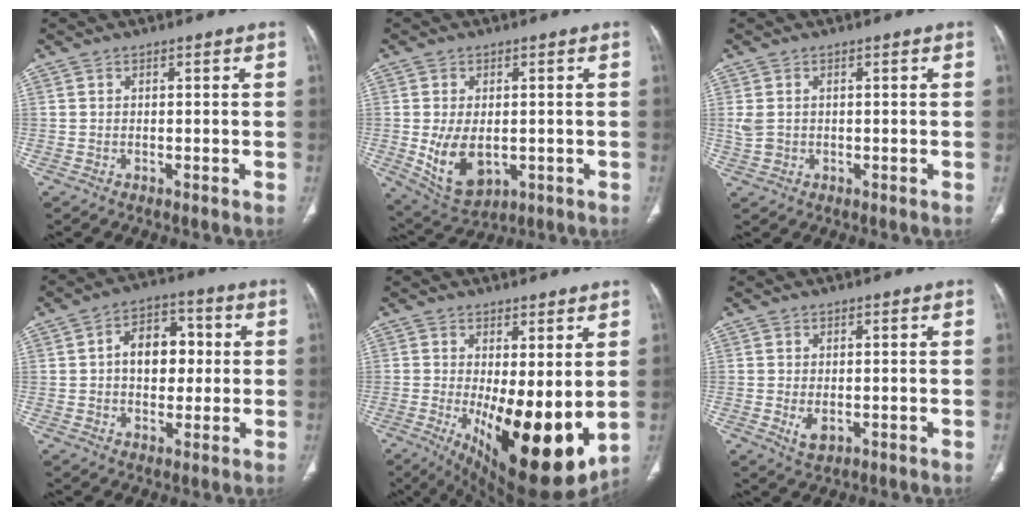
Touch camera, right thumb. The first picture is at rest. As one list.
[{"total": 9.6, "force": [-1.2, 6.0, 7.5], "torque": [-0.126, -0.010, -0.001]}, {"total": 2.9, "force": [0.3, 2.1, 1.9], "torque": [-0.052, 0.005, 0.012]}, {"total": 10.6, "force": [1.0, 7.3, 7.7], "torque": [-0.080, 0.019, 0.013]}, {"total": 18.1, "force": [-2.1, 6.8, 16.7], "torque": [-0.239, -0.040, -0.006]}, {"total": 2.9, "force": [-0.5, 1.7, 2.3], "torque": [-0.043, -0.007, -0.002]}]